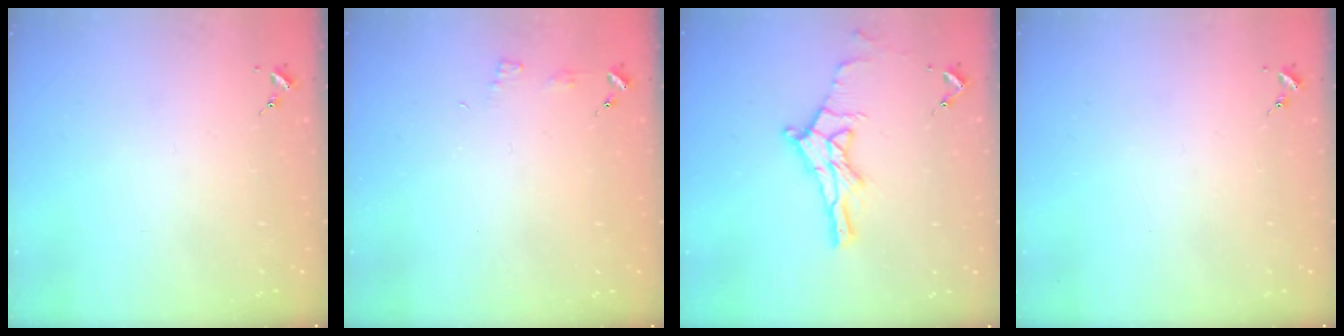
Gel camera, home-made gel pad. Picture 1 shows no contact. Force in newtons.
{"total": 3.8, "press": 3.8, "slide": 0.3}
{"total": 12.5, "press": 12.4, "slide": 0.8}
{"total": 0.0}